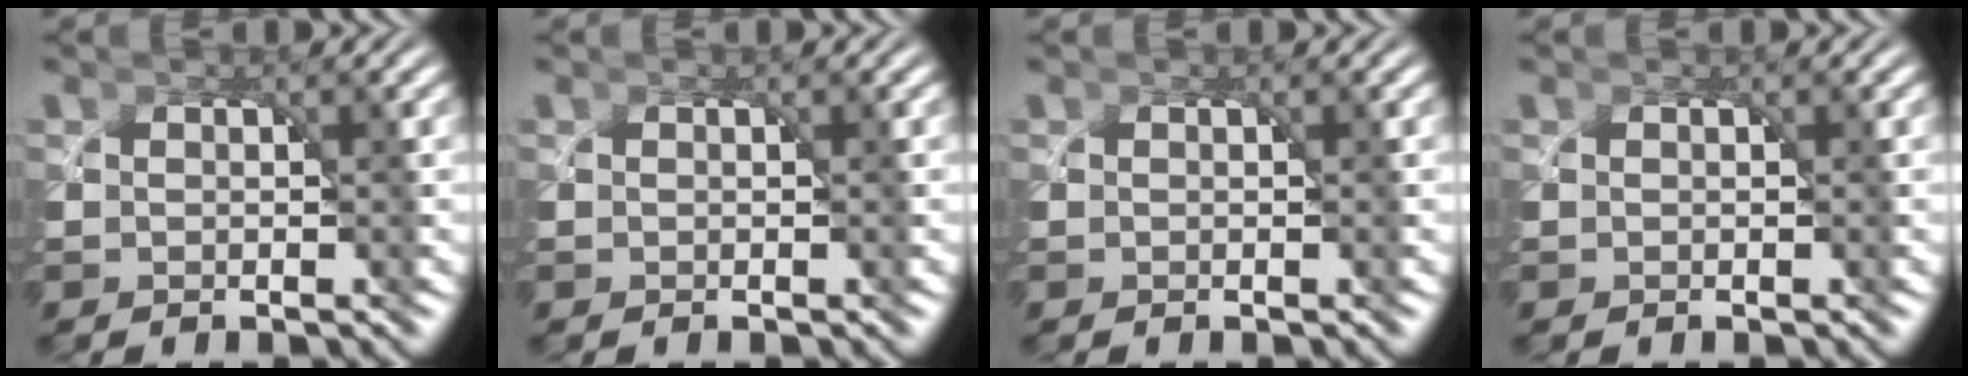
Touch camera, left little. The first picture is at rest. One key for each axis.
{"total": 0.0}
{"total": 0.0}
{"total": 0.0}